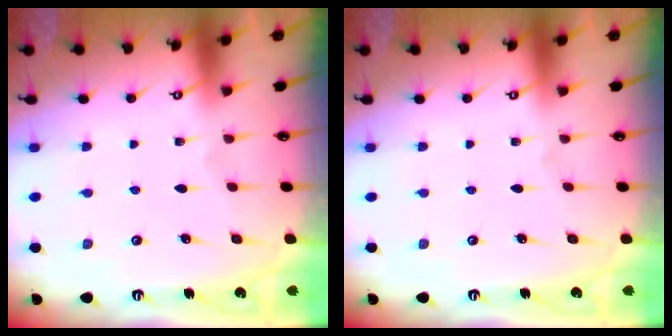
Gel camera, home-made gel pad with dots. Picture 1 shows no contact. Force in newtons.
{"total": 0.0}